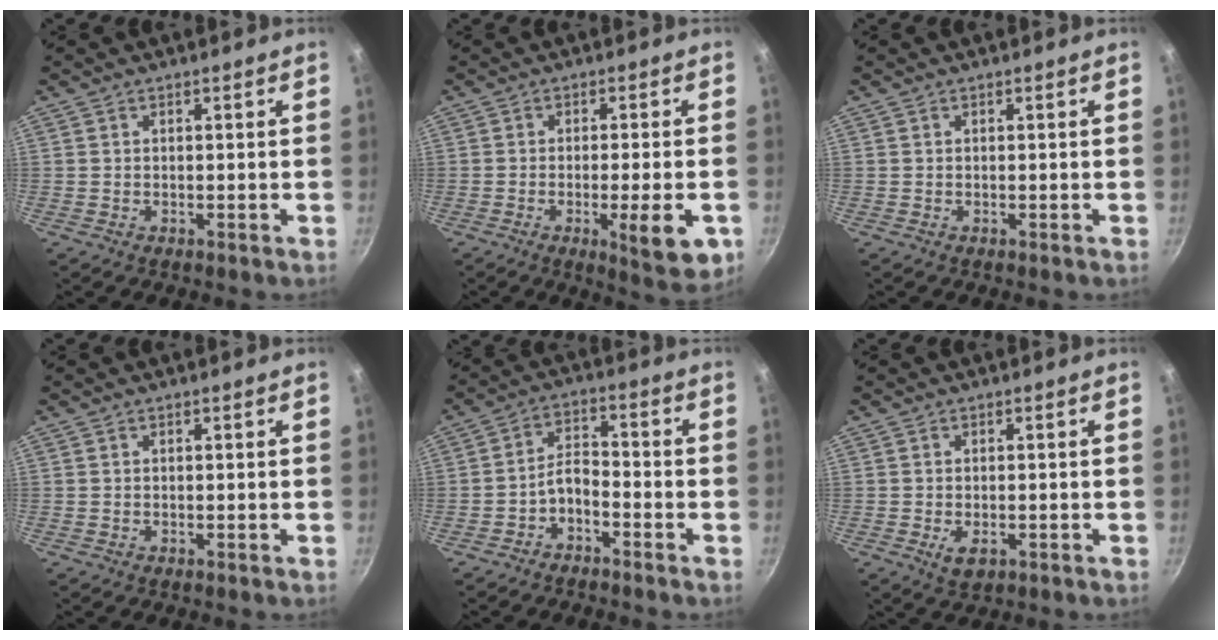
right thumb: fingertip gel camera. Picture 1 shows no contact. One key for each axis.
{"total": 9.8, "fx": -3.1, "fy": 2.2, "fz": 9.0, "tx": -0.115, "ty": 0.001, "tz": -0.039}
{"total": 0.0}
{"total": 0.0}
{"total": 4.7, "fx": -3.1, "fy": 2.3, "fz": 2.8, "tx": -0.045, "ty": 0.045, "tz": -0.058}
{"total": 3.2, "fx": -1.0, "fy": 1.9, "fz": 2.3, "tx": -0.036, "ty": -0.004, "tz": -0.010}